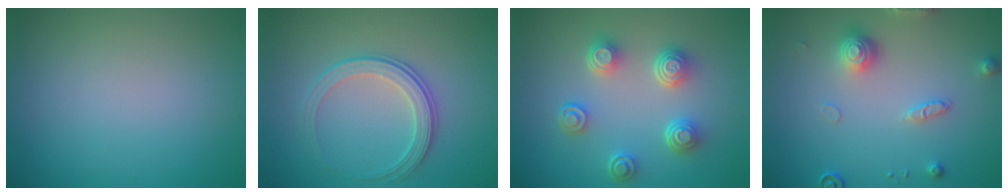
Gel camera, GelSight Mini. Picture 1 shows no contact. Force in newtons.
{"total": 2.8, "press": 2.2, "slide": 1.8}
{"total": 4.5, "press": 3.5, "slide": 2.9}
{"total": 3.0, "press": 2.8, "slide": 0.9}